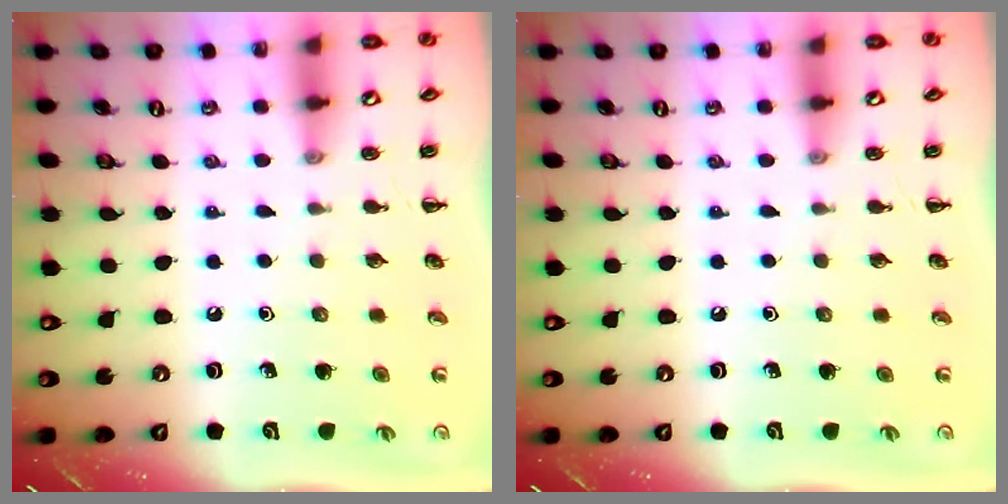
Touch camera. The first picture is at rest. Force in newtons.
{"total": 0.0}